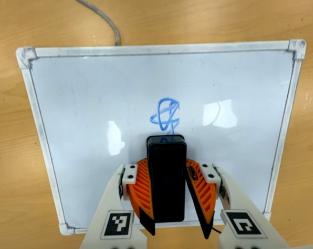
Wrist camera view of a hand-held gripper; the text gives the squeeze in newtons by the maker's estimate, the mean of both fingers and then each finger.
{"total": 8.7, "left": 9.0, "right": 8.4}